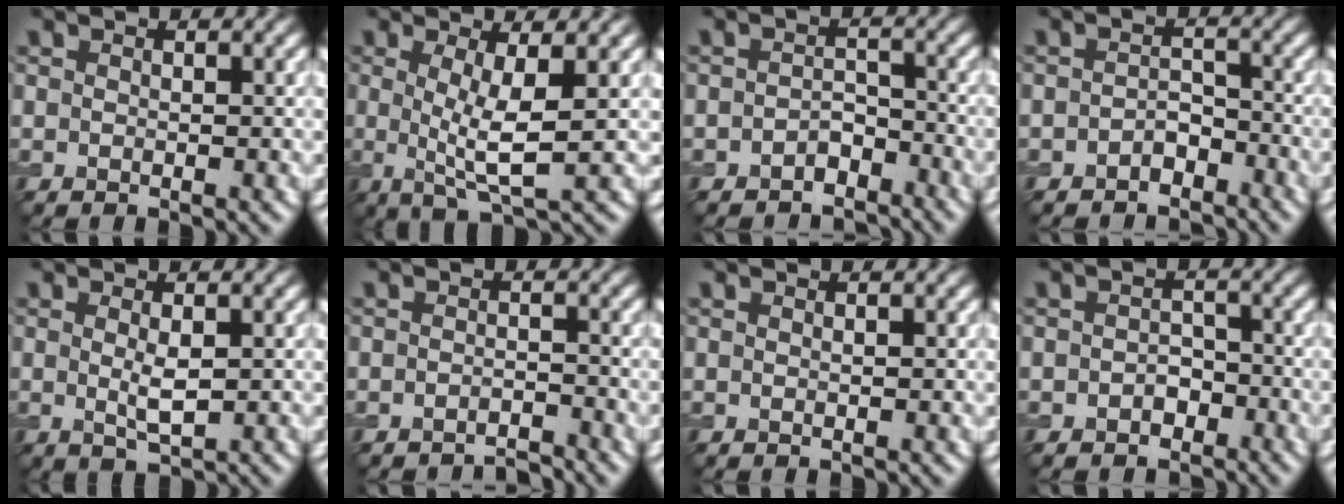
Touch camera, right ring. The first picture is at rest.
{"total": 4.3, "force": [0.2, 0.8, 4.3], "torque": [-0.081, -0.008, 0.005]}
{"total": 2.6, "force": [-2.2, 1.3, 0.7], "torque": [-0.007, 0.007, -0.041]}
{"total": 2.2, "force": [-1.7, 1.2, 0.7], "torque": [-0.010, 0.009, -0.032]}
{"total": 1.9, "force": [0.1, 0.5, 1.9], "torque": [-0.037, -0.004, 0.006]}
{"total": 1.8, "force": [-1.7, 0.1, 0.3], "torque": [-0.001, 0.002, -0.031]}
{"total": 0.0}
{"total": 1.8, "force": [-1.0, 1.3, 0.7], "torque": [-0.008, 0.003, -0.020]}